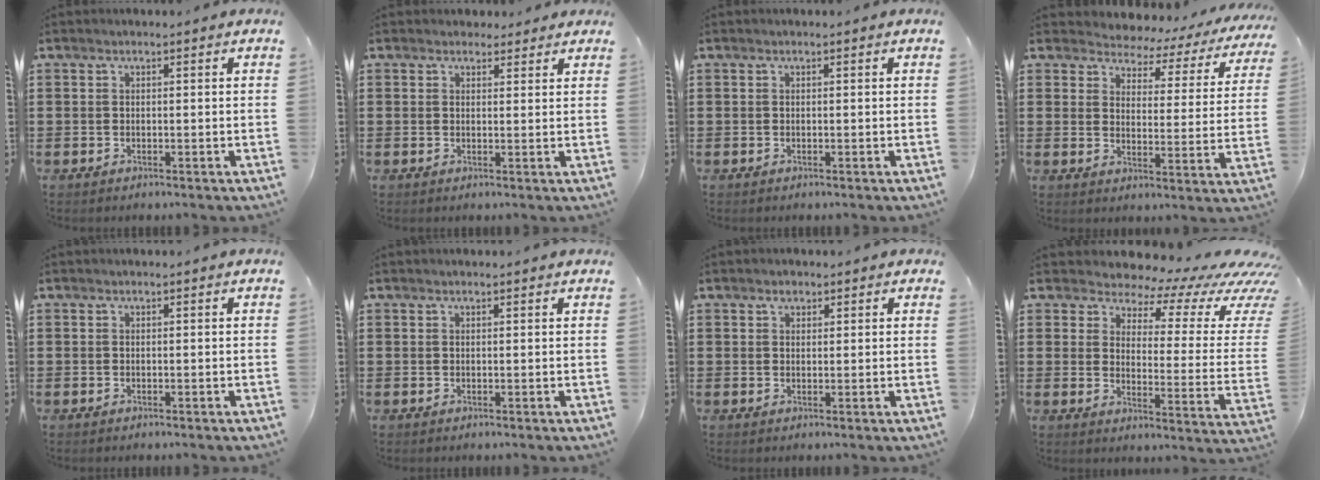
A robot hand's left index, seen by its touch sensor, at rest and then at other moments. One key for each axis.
{"total": 2.0, "fx": 1.6, "fy": 1.1, "fz": 0.2, "tx": -0.002, "ty": 0.003, "tz": 0.030}
{"total": 0.0}
{"total": 3.0, "fx": 2.8, "fy": 1.2, "fz": 0.2, "tx": -0.027, "ty": -0.024, "tz": 0.039}
{"total": 0.0}
{"total": 0.5, "fx": 0.4, "fy": 0.0, "fz": 0.3, "tx": -0.008, "ty": 0.000, "tz": 0.009}
{"total": 1.8, "fx": 1.3, "fy": 1.1, "fz": 0.7, "tx": -0.008, "ty": 0.001, "tz": 0.023}
{"total": 6.3, "fx": 5.5, "fy": 2.4, "fz": 2.2, "tx": -0.043, "ty": -0.056, "tz": 0.088}